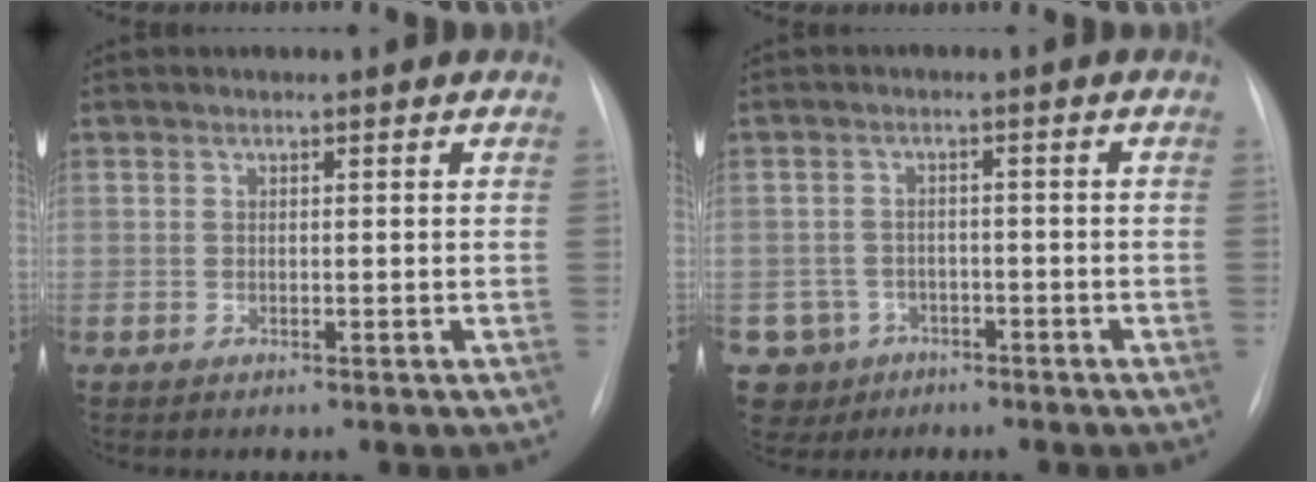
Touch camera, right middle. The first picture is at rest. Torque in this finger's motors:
{"motor_torque": [1.07, -1.07, 0.69, 0.14]}